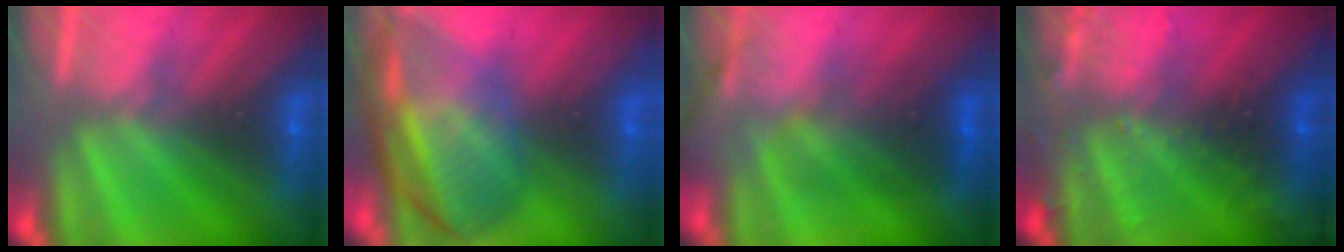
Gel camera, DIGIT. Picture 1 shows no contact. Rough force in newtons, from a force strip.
{"total": 7.6}
{"total": 2.6}
{"total": 2.9}